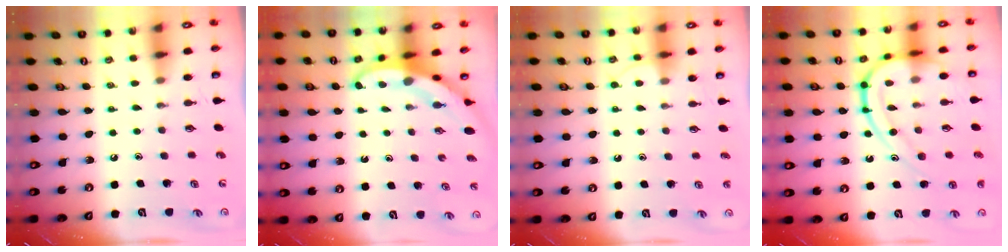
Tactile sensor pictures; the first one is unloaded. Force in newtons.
{"total": 4.3, "press": 4.3, "slide": 0.3}
{"total": 6.0, "press": 6.0, "slide": 0.5}
{"total": 16.5, "press": 16.5, "slide": 0.8}